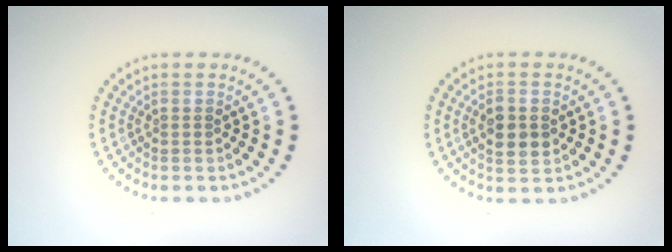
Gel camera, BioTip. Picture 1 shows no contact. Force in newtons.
{"total": 3.2, "press": 3.2, "slide": 0.2}